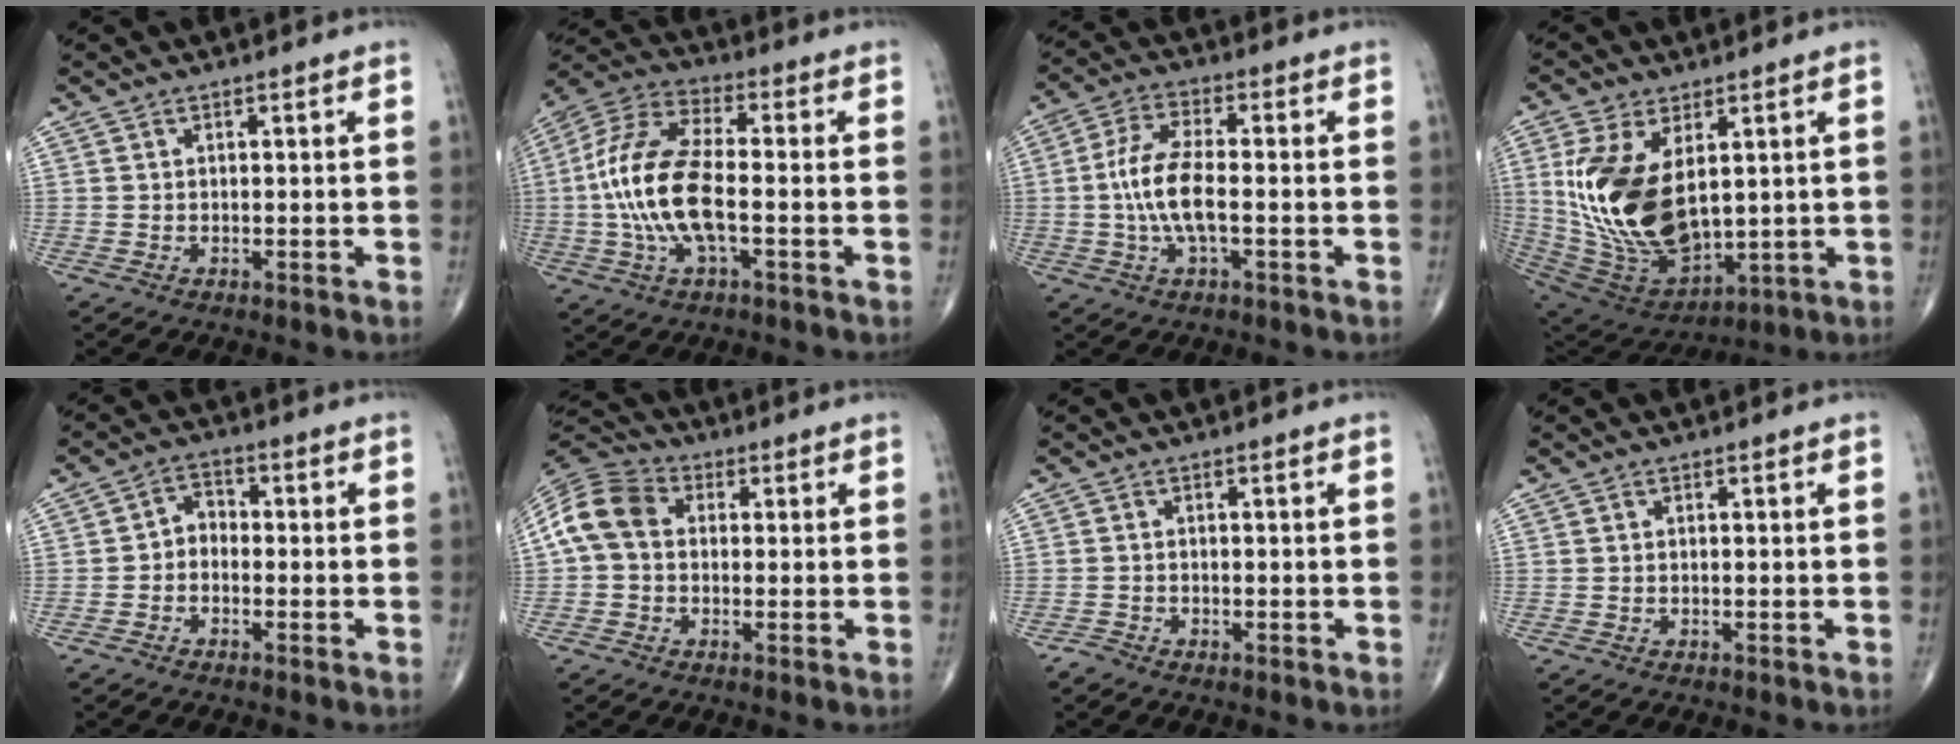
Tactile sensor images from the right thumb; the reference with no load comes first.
{"total": 16.4, "force": [-2.1, 6.5, 14.9], "torque": [-0.323, 0.026, -0.043]}
{"total": 9.6, "force": [-1.1, 3.4, 8.9], "torque": [-0.193, 0.017, -0.024]}
{"total": 21.0, "force": [3.2, 11.6, 17.2], "torque": [-0.329, -0.024, 0.083]}
{"total": 3.5, "force": [-1.1, 2.7, 2.0], "torque": [-0.012, 0.022, -0.034]}
{"total": 9.5, "force": [0.6, 7.3, 6.0], "torque": [-0.114, 0.031, -0.001]}
{"total": 1.1, "force": [-1.0, 0.5, 0.0], "torque": [-0.002, -0.001, -0.023]}
{"total": 0.0}